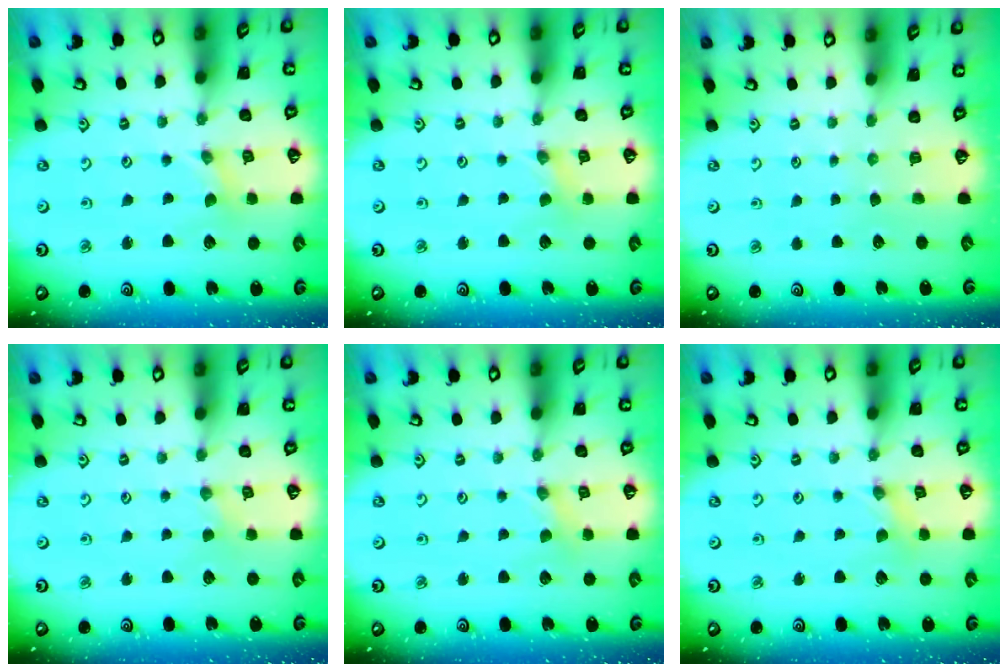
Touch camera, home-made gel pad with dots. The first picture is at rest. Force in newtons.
{"total": 1.1, "press": 1.1, "slide": 0.2}
{"total": 0.0}
{"total": 0.0}
{"total": 0.8, "press": 0.8, "slide": 0.2}
{"total": 0.0}